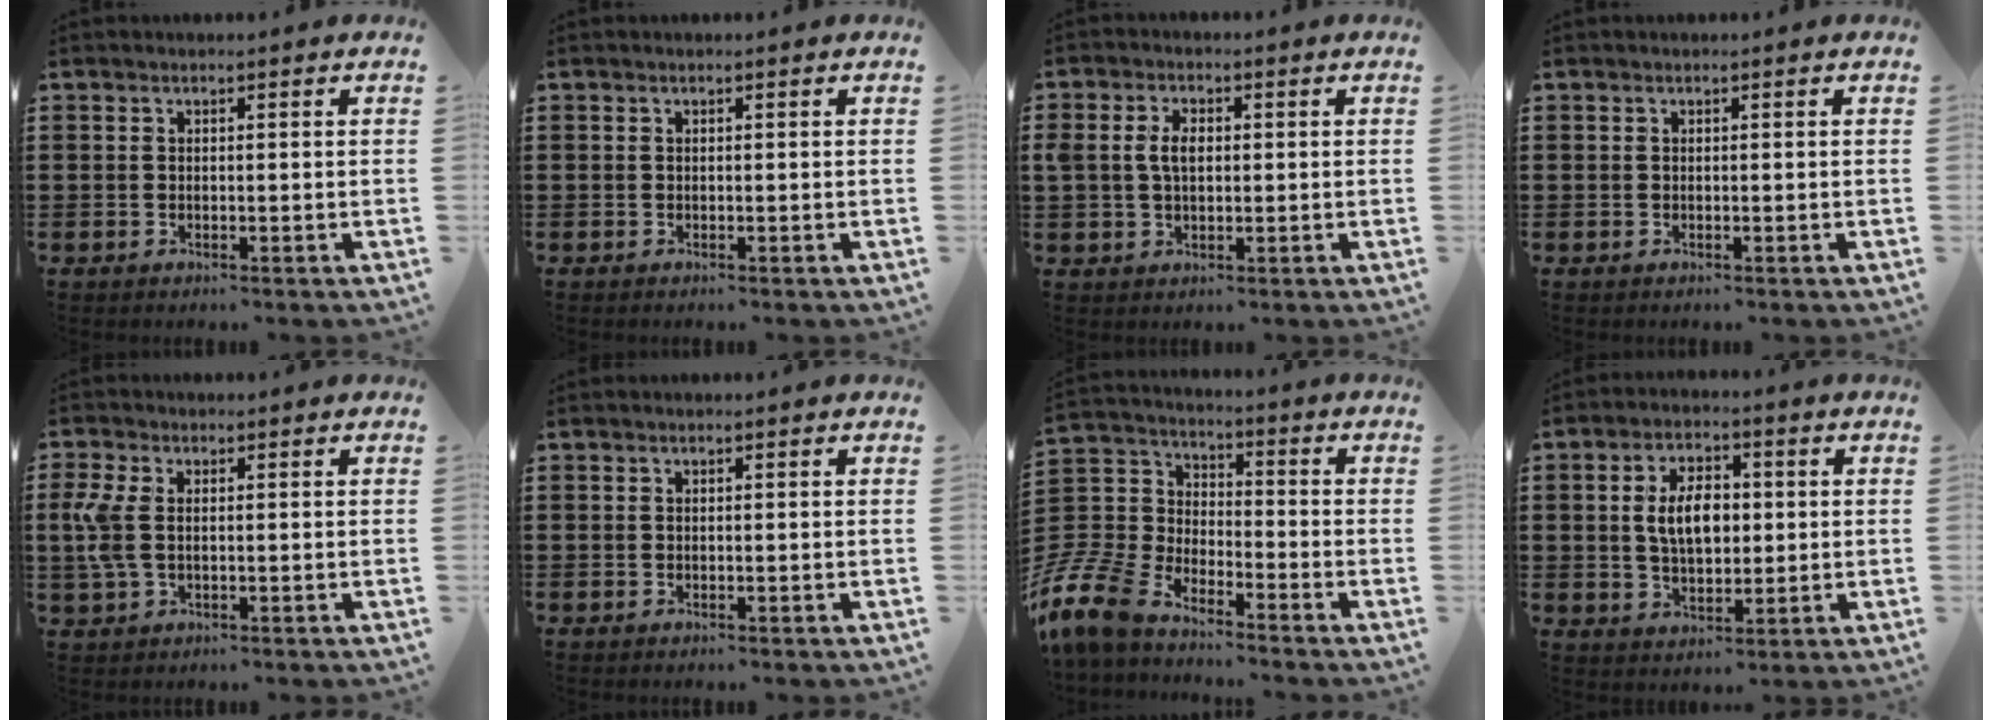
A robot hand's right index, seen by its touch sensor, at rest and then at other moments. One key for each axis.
{"total": 0.0}
{"total": 3.7, "fx": 0.4, "fy": 2.3, "fz": 2.9, "tx": -0.069, "ty": 0.009, "tz": 0.002}
{"total": 0.0}
{"total": 5.4, "fx": 0.1, "fy": 2.9, "fz": 4.5, "tx": -0.132, "ty": -0.007, "tz": -0.011}
{"total": 0.0}
{"total": 9.6, "fx": -8.2, "fy": 4.0, "fz": 3.2, "tx": -0.120, "ty": 0.004, "tz": -0.175}
{"total": 6.8, "fx": 1.0, "fy": 3.9, "fz": 5.5, "tx": -0.106, "ty": 0.004, "tz": 0.008}